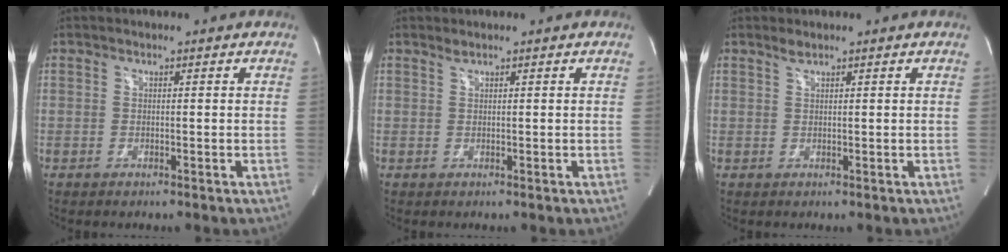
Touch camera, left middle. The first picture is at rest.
{"total": 0.6, "force": [0.5, -0.1, 0.2], "torque": [-0.008, 0.001, 0.014]}
{"total": 1.0, "force": [0.9, 0.0, 0.4], "torque": [-0.012, 0.003, 0.020]}